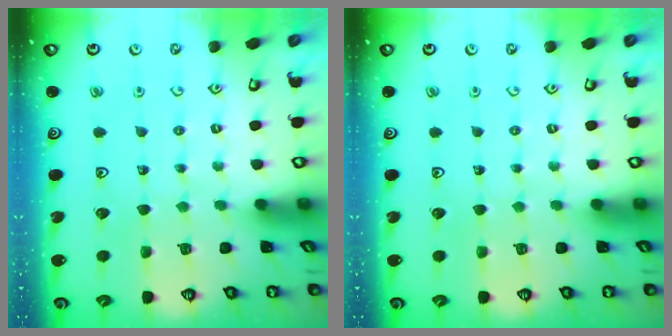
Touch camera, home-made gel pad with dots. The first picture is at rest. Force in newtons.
{"total": 0.0}